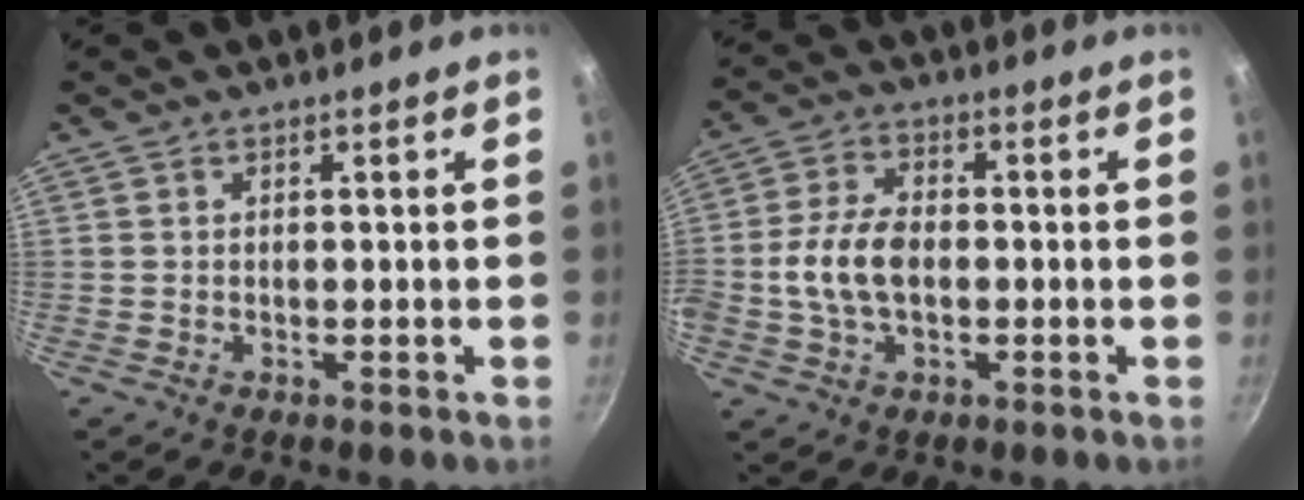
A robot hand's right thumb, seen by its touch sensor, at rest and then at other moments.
{"total": 9.1, "force": [-1.1, 5.6, 7.1], "torque": [-0.136, 0.024, -0.027]}